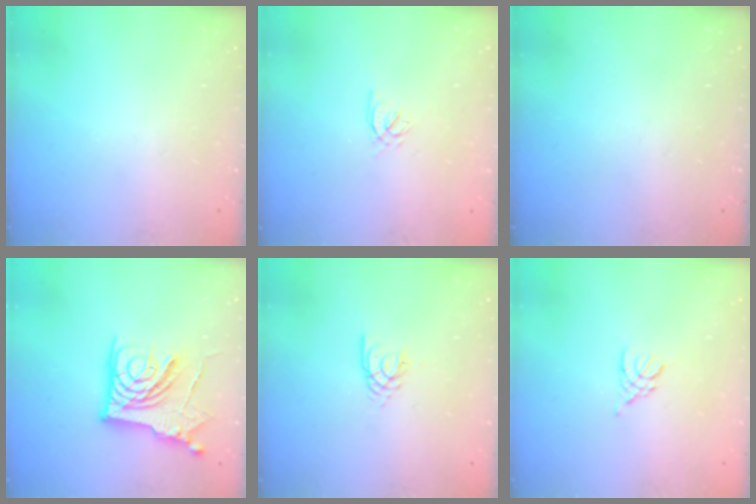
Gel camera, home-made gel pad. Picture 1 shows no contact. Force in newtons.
{"total": 2.1, "press": 2.0, "slide": 0.5}
{"total": 0.0}
{"total": 14.2, "press": 14.1, "slide": 1.1}
{"total": 2.1, "press": 2.1, "slide": 0.3}
{"total": 2.9, "press": 2.8, "slide": 0.6}